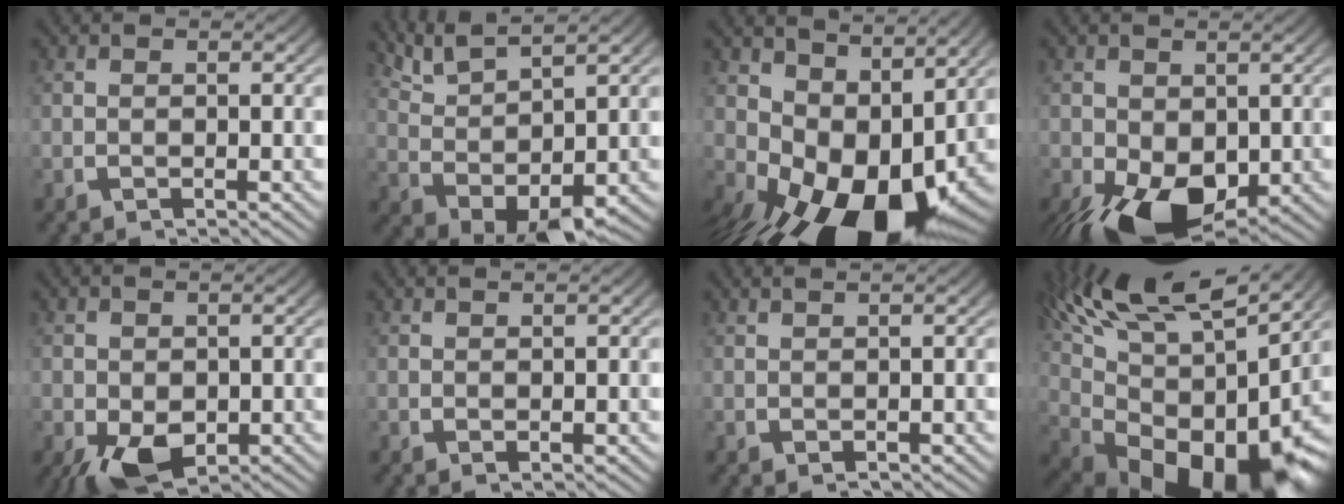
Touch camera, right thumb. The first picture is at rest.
{"total": 7.3, "force": [1.5, 4.1, 5.8], "torque": [-0.105, -0.020, 0.045]}
{"total": 13.8, "force": [-2.5, 8.4, 10.7], "torque": [-0.184, -0.065, -0.005]}
{"total": 9.8, "force": [-3.0, 6.2, 6.9], "torque": [-0.148, -0.064, -0.016]}
{"total": 5.9, "force": [-2.1, 3.9, 3.9], "torque": [-0.092, -0.048, -0.010]}
{"total": 0.9, "force": [0.8, 0.0, 0.4], "torque": [-0.001, 0.000, 0.019]}
{"total": 1.2, "force": [1.0, 0.2, 0.6], "torque": [-0.006, 0.000, 0.023]}
{"total": 17.8, "force": [0.3, 9.7, 15.0], "torque": [-0.262, -0.041, 0.031]}